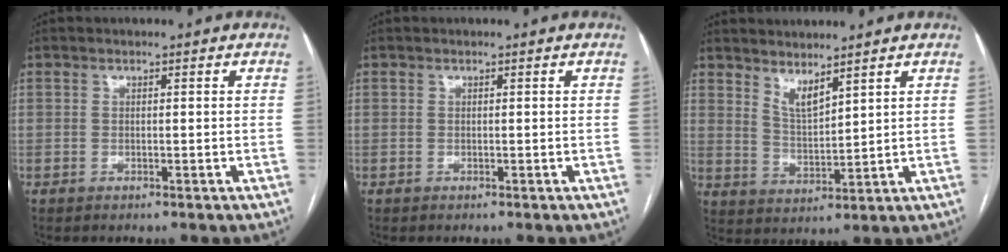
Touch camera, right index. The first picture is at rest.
{"total": 0.0}
{"total": 4.3, "force": [3.5, 0.7, 2.4], "torque": [-0.049, -0.016, 0.076]}